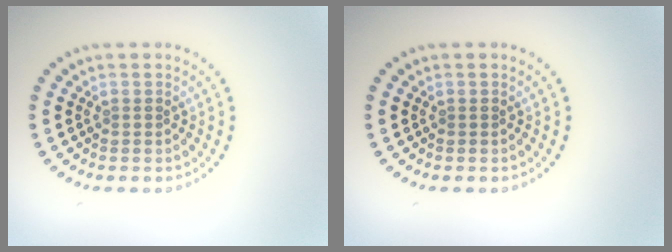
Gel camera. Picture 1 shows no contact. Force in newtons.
{"total": 0.0}